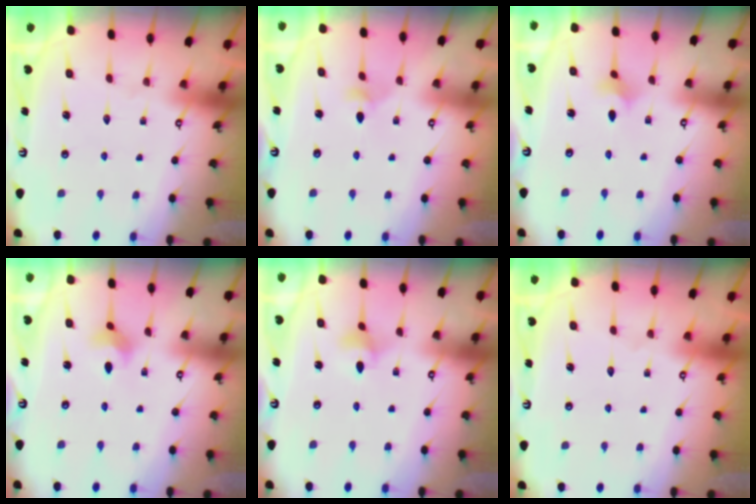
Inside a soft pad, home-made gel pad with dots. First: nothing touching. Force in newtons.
{"total": 3.7, "press": 3.6, "slide": 0.7}
{"total": 2.2, "press": 2.1, "slide": 0.6}
{"total": 3.6, "press": 3.6, "slide": 0.6}
{"total": 4.2, "press": 4.2, "slide": 0.7}
{"total": 0.0}